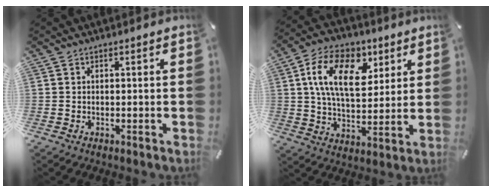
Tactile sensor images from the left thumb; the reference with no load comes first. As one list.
[{"total": 16.5, "force": [5.9, 10.2, 11.5], "torque": [-0.192, 0.000, 0.105]}]